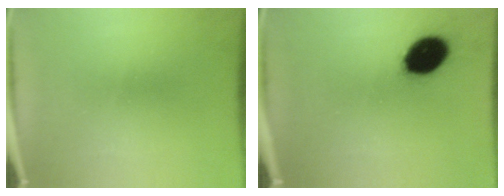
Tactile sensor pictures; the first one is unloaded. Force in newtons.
{"total": 12.4}